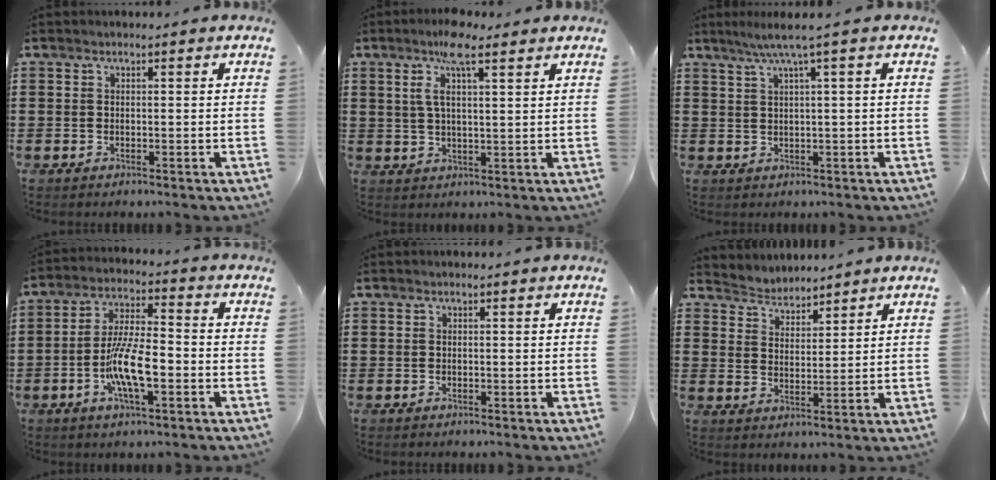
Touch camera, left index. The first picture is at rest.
{"total": 7.1, "force": [4.3, 1.4, 5.5], "torque": [-0.111, 0.003, 0.072]}
{"total": 3.3, "force": [1.4, -0.5, 3.0], "torque": [-0.058, -0.004, 0.021]}
{"total": 9.3, "force": [-2.7, 2.7, 8.5], "torque": [-0.180, -0.006, -0.055]}
{"total": 0.0}
{"total": 3.5, "force": [3.3, 0.6, -1.0], "torque": [0.002, -0.015, 0.059]}